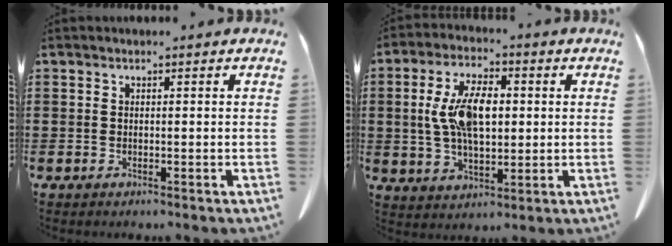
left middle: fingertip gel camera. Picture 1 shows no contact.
{"total": 9.9, "force": [1.2, 4.8, 8.6], "torque": [-0.186, 0.011, 0.016]}